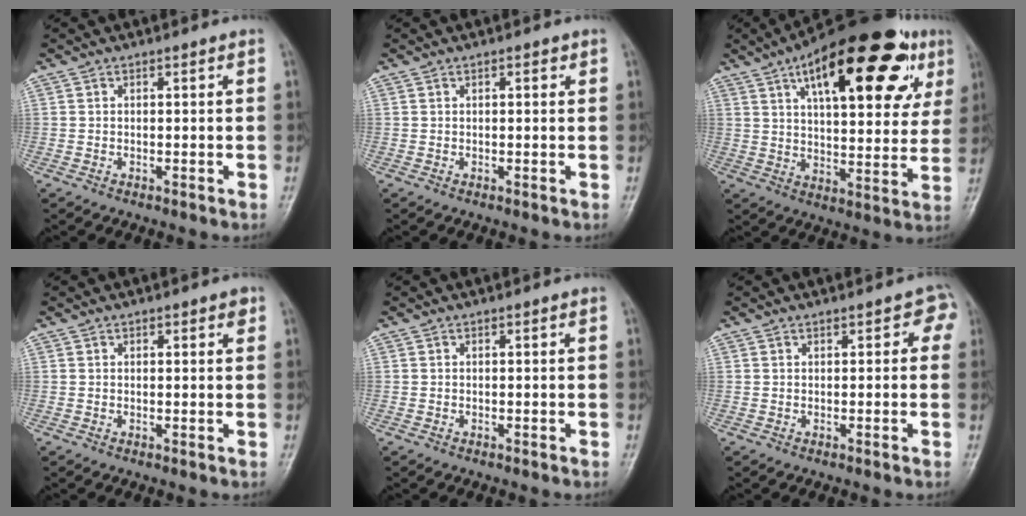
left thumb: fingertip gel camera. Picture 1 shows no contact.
{"total": 1.4, "force": [0.7, 0.8, 1.0], "torque": [-0.007, 0.001, 0.006]}
{"total": 27.9, "force": [12.8, 11.1, 22.2], "torque": [-0.296, 0.000, 0.186]}
{"total": 1.7, "force": [0.9, 0.8, 1.1], "torque": [-0.005, -0.002, 0.010]}
{"total": 0.0}
{"total": 2.3, "force": [1.0, 1.6, 1.4], "torque": [0.009, 0.004, 0.005]}